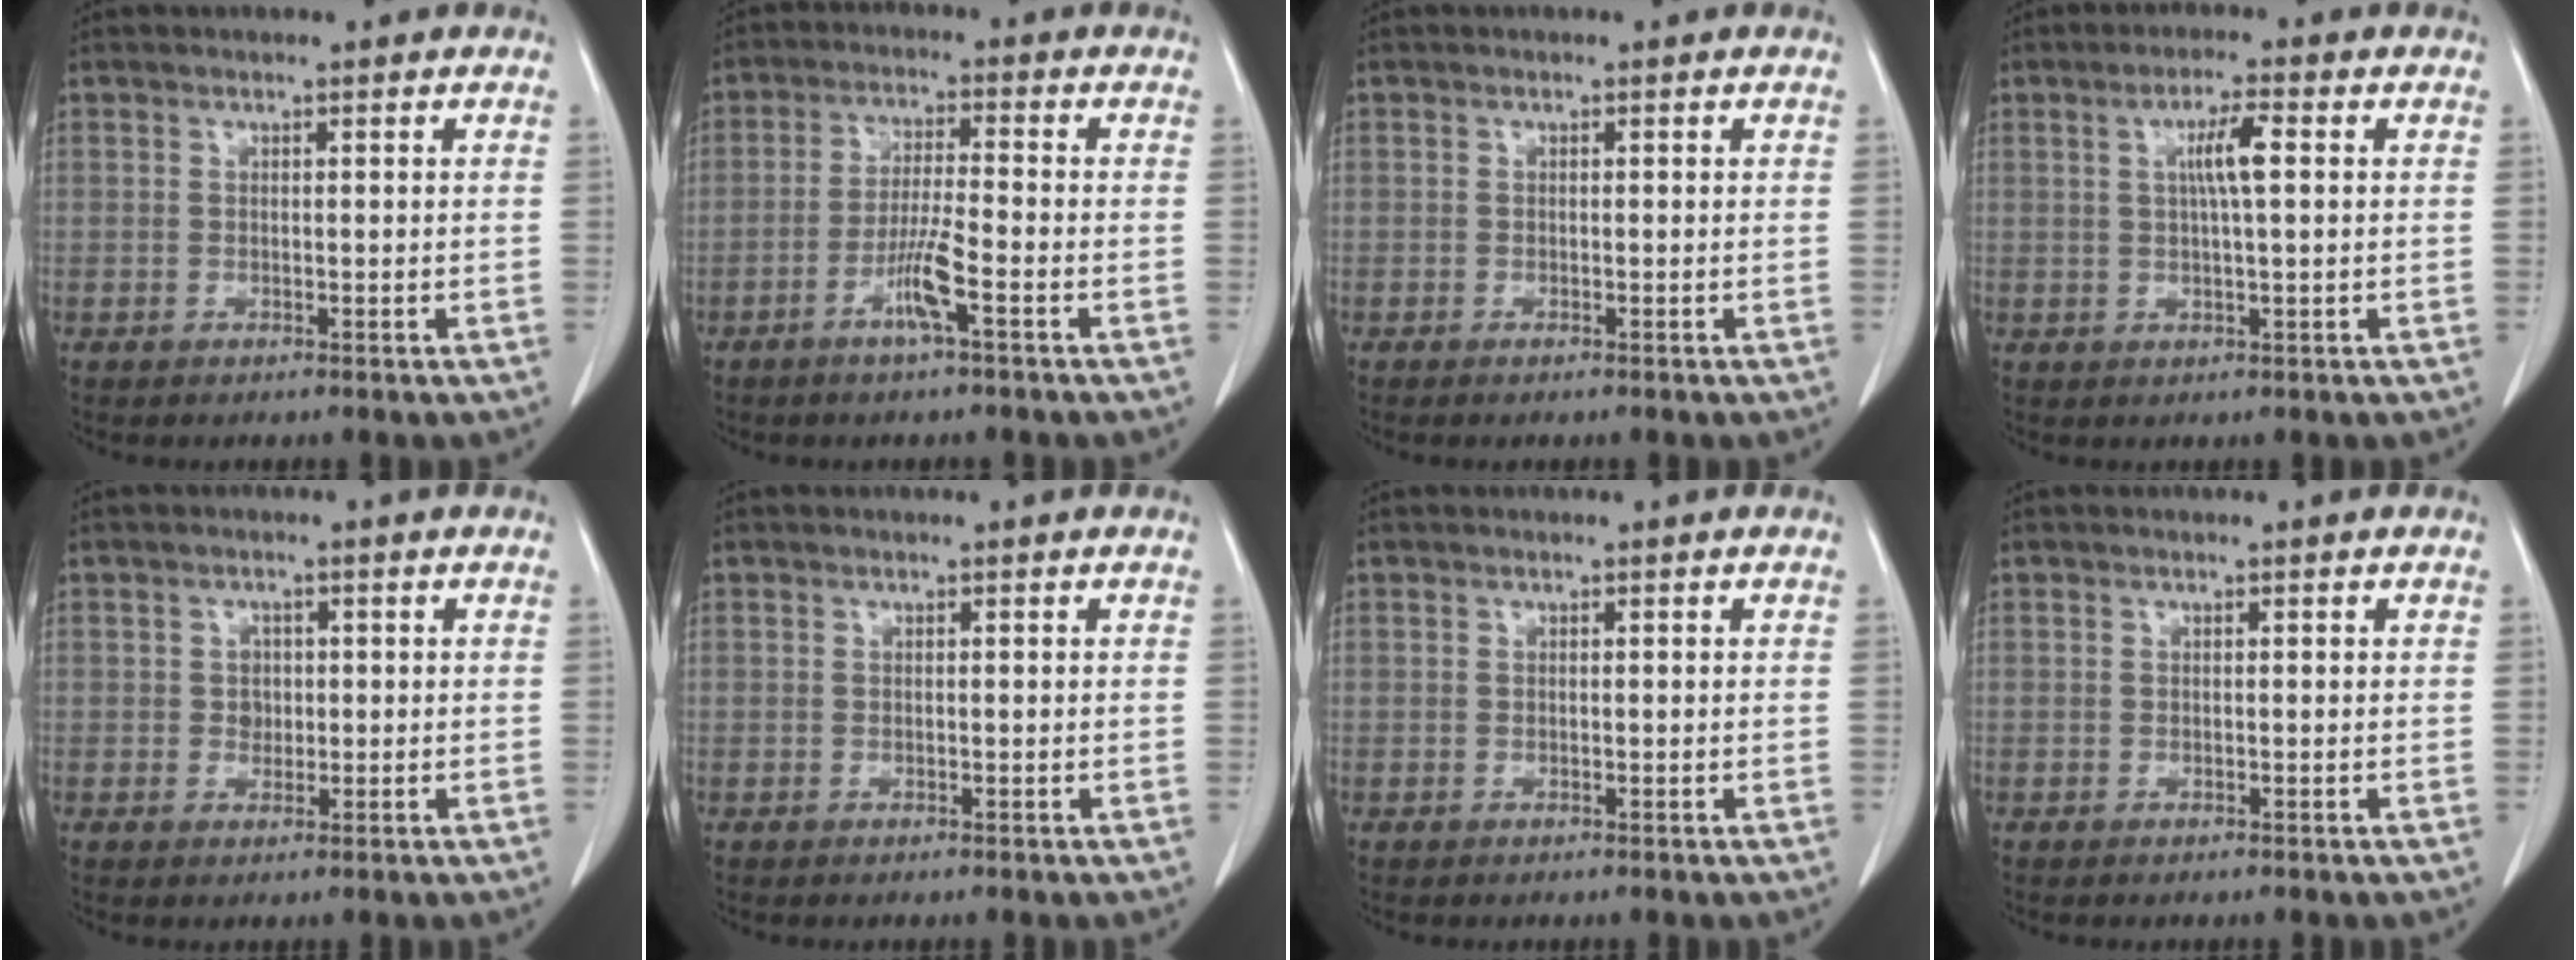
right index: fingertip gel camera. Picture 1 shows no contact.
{"total": 5.6, "force": [-2.7, -0.2, 4.9], "torque": [-0.097, -0.005, -0.055]}
{"total": 0.6, "force": [-0.5, 0.1, 0.3], "torque": [-0.009, -0.002, -0.008]}
{"total": 4.6, "force": [1.0, 0.2, 4.5], "torque": [-0.081, 0.003, 0.017]}
{"total": 1.9, "force": [0.1, 1.7, 0.9], "torque": [-0.013, 0.003, 0.003]}
{"total": 0.0}
{"total": 0.0}
{"total": 0.0}